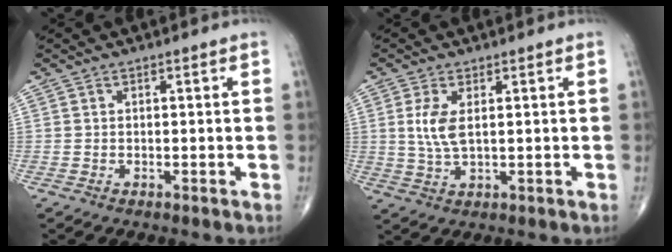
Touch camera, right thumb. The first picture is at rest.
{"total": 5.3, "force": [1.2, 2.2, 4.6], "torque": [-0.104, -0.006, 0.028]}